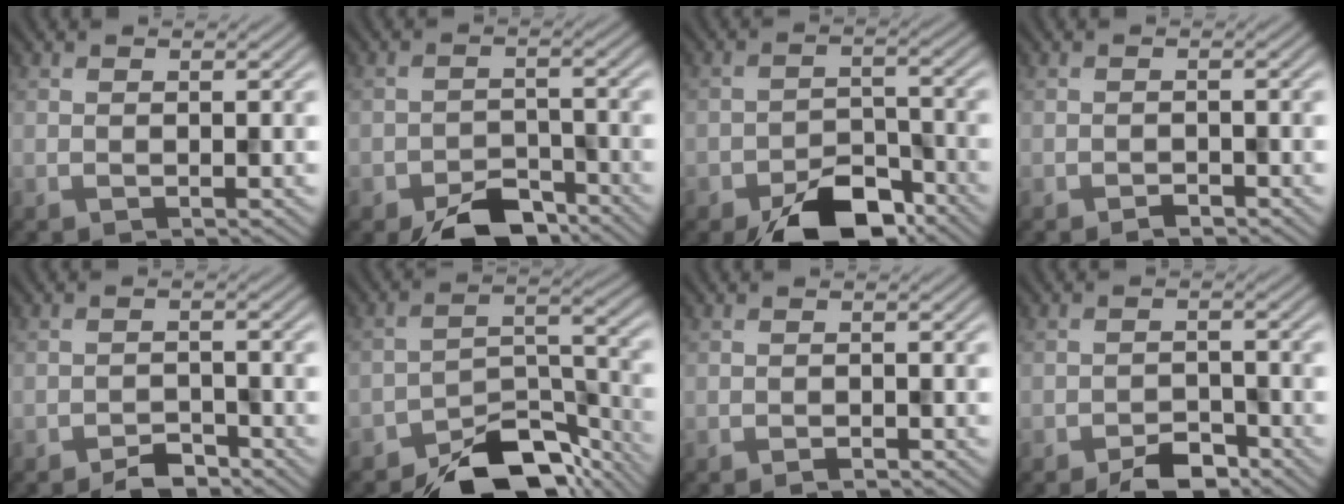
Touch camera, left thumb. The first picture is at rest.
{"total": 6.0, "force": [-4.8, 2.6, 2.3], "torque": [-0.030, -0.003, -0.086]}
{"total": 8.3, "force": [-6.1, 3.8, 4.0], "torque": [-0.055, -0.008, -0.108]}
{"total": 1.0, "force": [-1.0, 0.2, 0.1], "torque": [0.003, 0.002, -0.015]}
{"total": 2.4, "force": [-2.2, 0.8, 0.6], "torque": [-0.002, 0.003, -0.040]}
{"total": 10.8, "force": [-8.9, 4.3, 4.4], "torque": [-0.048, -0.002, -0.155]}
{"total": 0.6, "force": [-0.6, 0.1, 0.2], "torque": [0.001, -0.001, -0.010]}
{"total": 3.5, "force": [-2.9, 1.3, 1.4], "torque": [-0.015, 0.002, -0.052]}